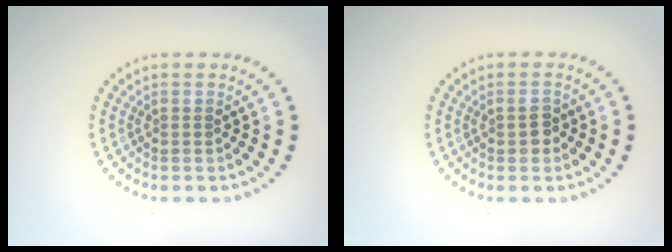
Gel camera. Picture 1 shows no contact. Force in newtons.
{"total": 1.3, "press": 1.3, "slide": 0.1}